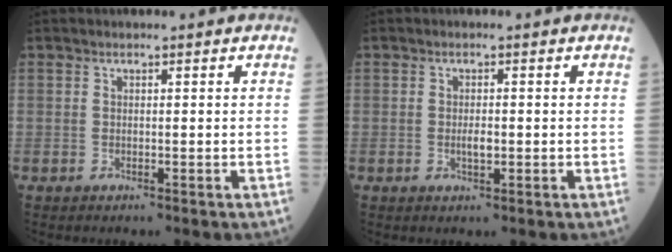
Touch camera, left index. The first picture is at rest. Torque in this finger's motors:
{"motor_torque": [0.38, 0.00, 0.03, 0.01]}